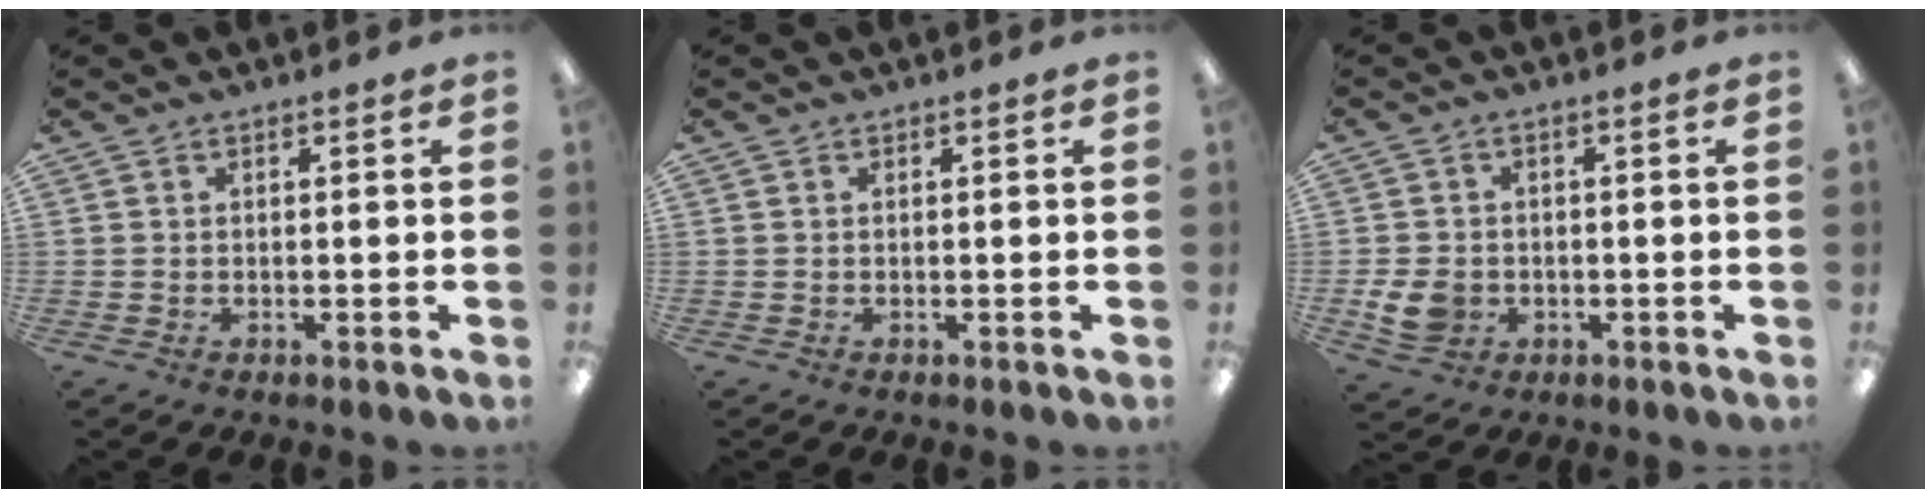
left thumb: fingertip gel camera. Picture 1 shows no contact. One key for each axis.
{"total": 0.0}
{"total": 6.0, "fx": -1.4, "fy": 4.8, "fz": 3.2, "tx": -0.073, "ty": 0.001, "tz": -0.027}